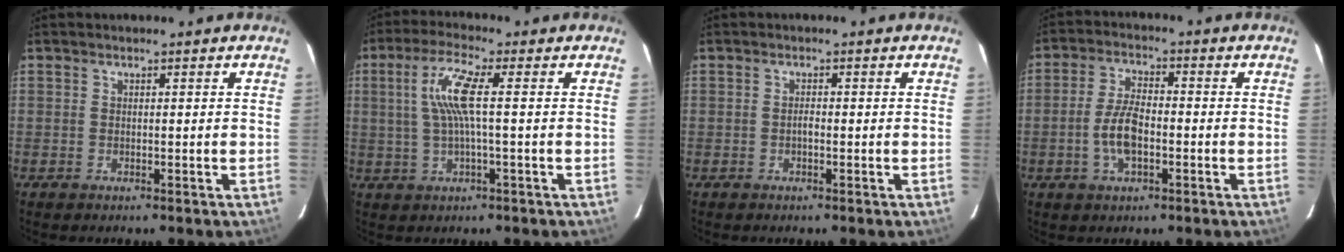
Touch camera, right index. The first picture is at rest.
{"total": 7.5, "force": [0.8, 0.3, 7.5], "torque": [-0.148, 0.004, 0.020]}
{"total": 0.8, "force": [-0.4, 0.4, 0.7], "torque": [-0.013, 0.004, -0.008]}
{"total": 6.8, "force": [-2.0, 2.7, 5.9], "torque": [-0.124, 0.005, -0.037]}